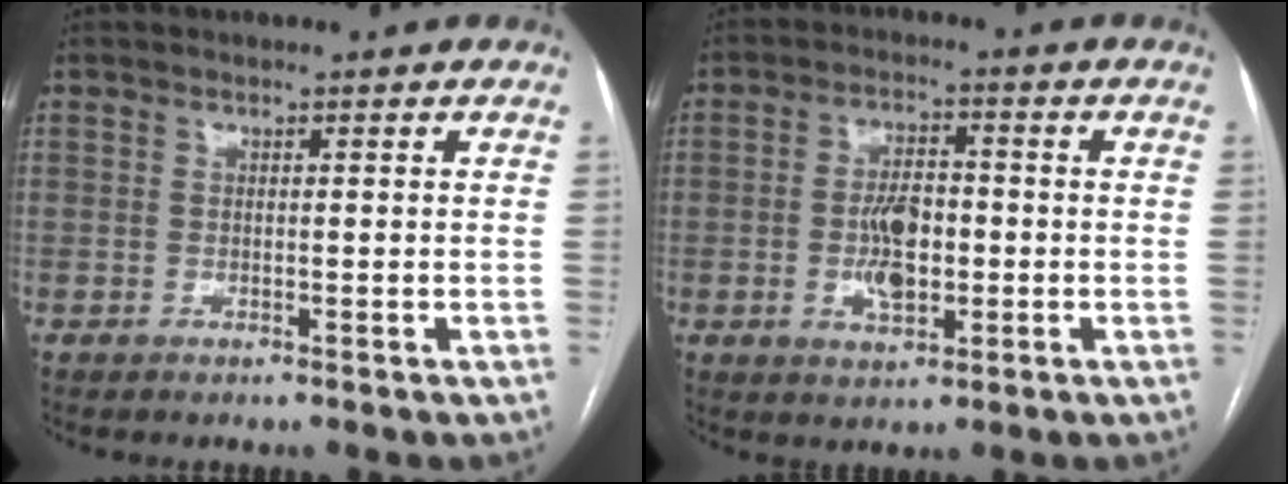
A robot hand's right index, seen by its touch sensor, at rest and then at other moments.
{"total": 6.9, "force": [-1.1, 3.3, 6.0], "torque": [-0.115, 0.005, -0.016]}